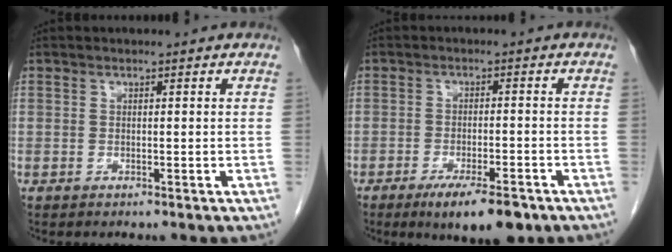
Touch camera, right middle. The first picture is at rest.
{"total": 8.3, "force": [-5.5, 1.9, 5.9], "torque": [-0.087, -0.011, -0.081]}